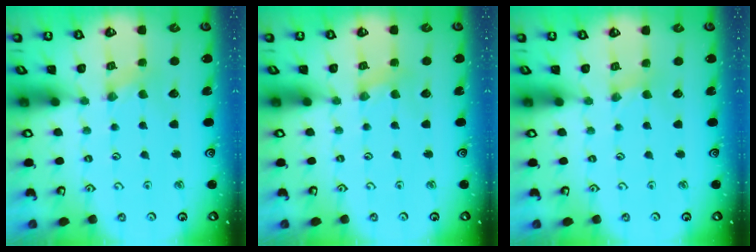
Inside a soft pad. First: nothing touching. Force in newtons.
{"total": 1.7, "press": 1.7, "slide": 0.3}
{"total": 1.1, "press": 1.1, "slide": 0.2}